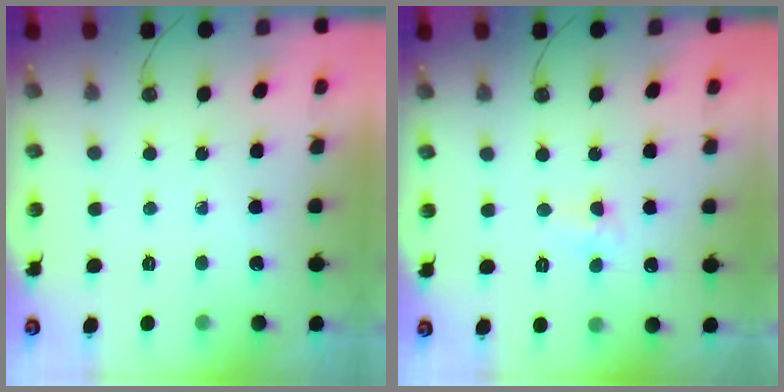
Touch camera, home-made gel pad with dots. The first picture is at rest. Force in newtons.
{"total": 3.0, "press": 2.8, "slide": 1.1}